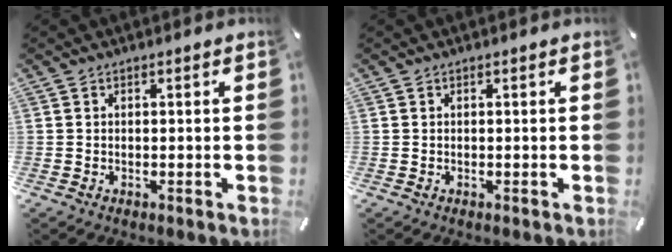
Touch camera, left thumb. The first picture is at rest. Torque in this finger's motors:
{"motor_torque": [-0.11, -0.09, -0.04, 0.05, 0.00]}